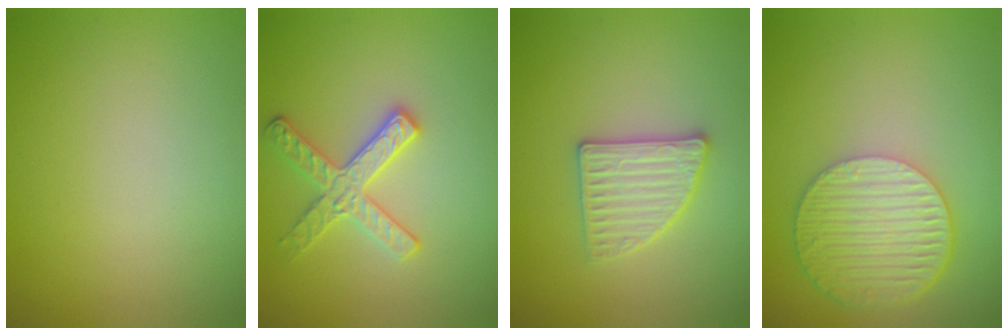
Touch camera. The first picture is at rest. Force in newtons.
{"total": 2.8, "press": 2.8, "slide": 0.3}
{"total": 2.8, "press": 2.7, "slide": 0.5}
{"total": 6.2, "press": 4.4, "slide": 4.3}